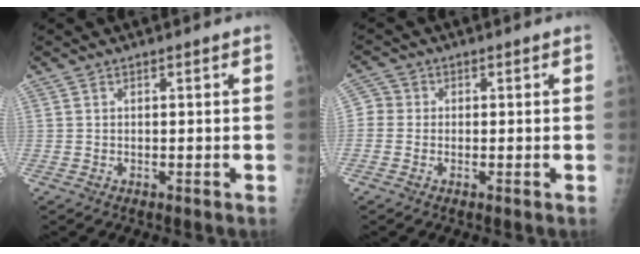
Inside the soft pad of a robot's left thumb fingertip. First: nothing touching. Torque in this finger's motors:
{"motor_torque": [1.08, 1.04, -0.15, -0.06, 0.02]}